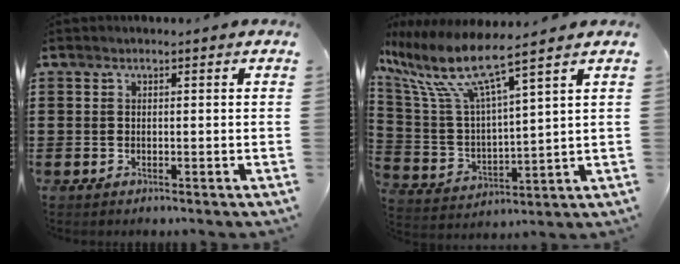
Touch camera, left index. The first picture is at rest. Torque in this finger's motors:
{"motor_torque": [2.14, 0.00, 0.40, 0.21]}